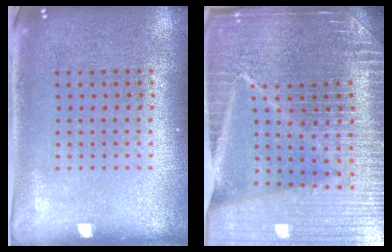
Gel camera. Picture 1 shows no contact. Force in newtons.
{"total": 6.3, "press": 5.5, "slide": 3.0}